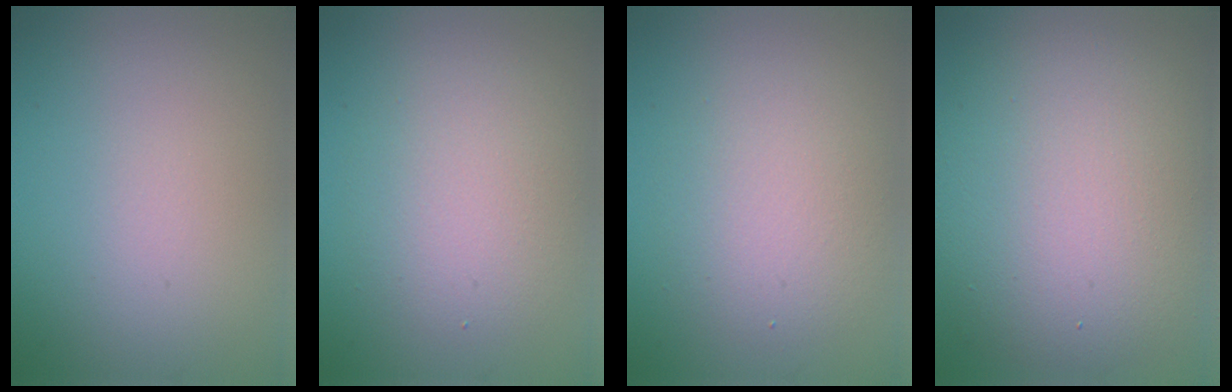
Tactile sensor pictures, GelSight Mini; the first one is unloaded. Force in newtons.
{"total": 4.2, "press": 4.2, "slide": 0.1}
{"total": 4.0, "press": 4.0, "slide": 0.3}
{"total": 10.1, "press": 10.1, "slide": 0.8}